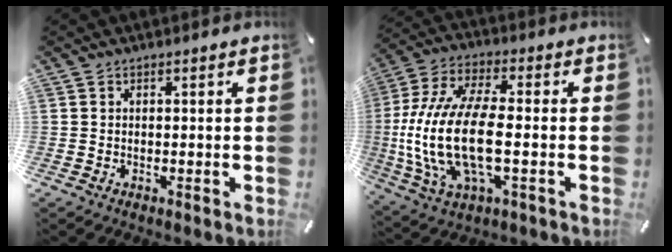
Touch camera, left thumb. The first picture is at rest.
{"total": 18.3, "force": [-2.0, 7.9, 16.3], "torque": [-0.361, -0.015, -0.038]}